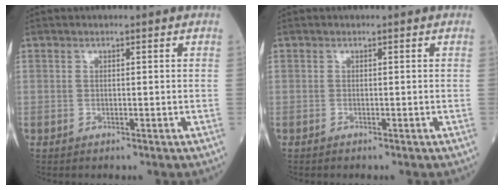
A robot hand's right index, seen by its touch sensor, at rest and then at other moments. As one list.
[{"total": 0.0}]